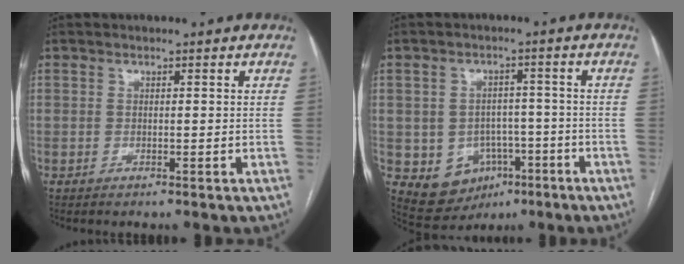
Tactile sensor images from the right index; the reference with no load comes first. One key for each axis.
{"total": 8.5, "fx": -2.9, "fy": 7.2, "fz": 3.4, "tx": -0.050, "ty": 0.023, "tz": -0.029}